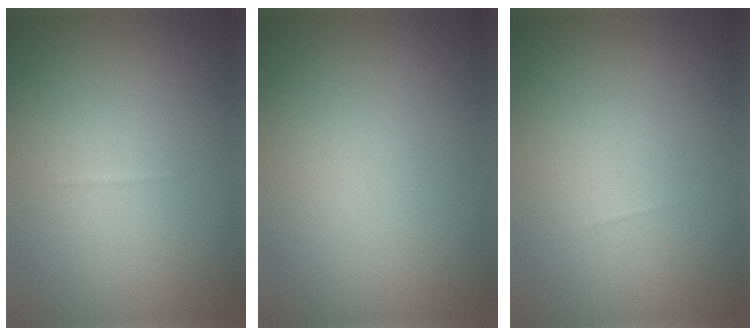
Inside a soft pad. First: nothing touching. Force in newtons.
{"total": 0.0}
{"total": 0.0}